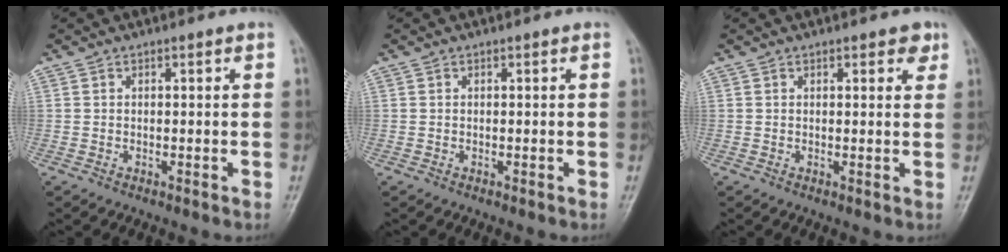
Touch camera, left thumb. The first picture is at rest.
{"total": 0.0}
{"total": 2.4, "force": [1.5, 1.2, 1.4], "torque": [-0.001, -0.004, 0.016]}